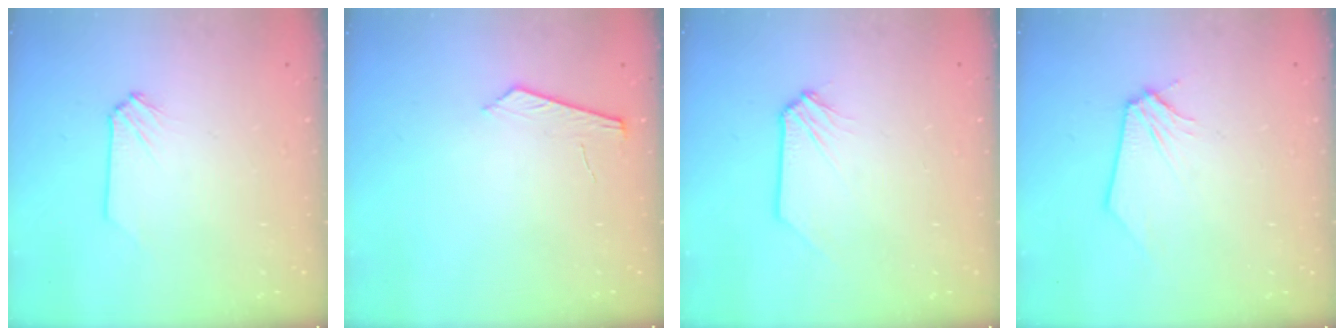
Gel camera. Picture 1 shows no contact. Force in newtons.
{"total": 5.3, "press": 5.3, "slide": 0.5}
{"total": 0.6, "press": 0.6, "slide": 0.1}
{"total": 0.0}